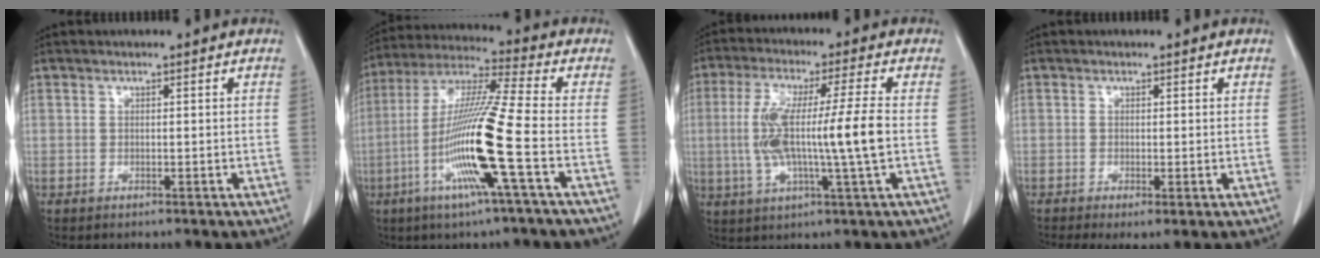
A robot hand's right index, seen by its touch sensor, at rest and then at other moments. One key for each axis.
{"total": 15.7, "fx": -4.7, "fy": -1.3, "fz": 14.9, "tx": -0.299, "ty": -0.014, "tz": -0.100}
{"total": 12.6, "fx": -0.4, "fy": 0.1, "fz": 12.6, "tx": -0.250, "ty": 0.007, "tz": -0.010}
{"total": 3.4, "fx": -1.4, "fy": 1.1, "fz": 2.9, "tx": -0.045, "ty": -0.012, "tz": -0.020}